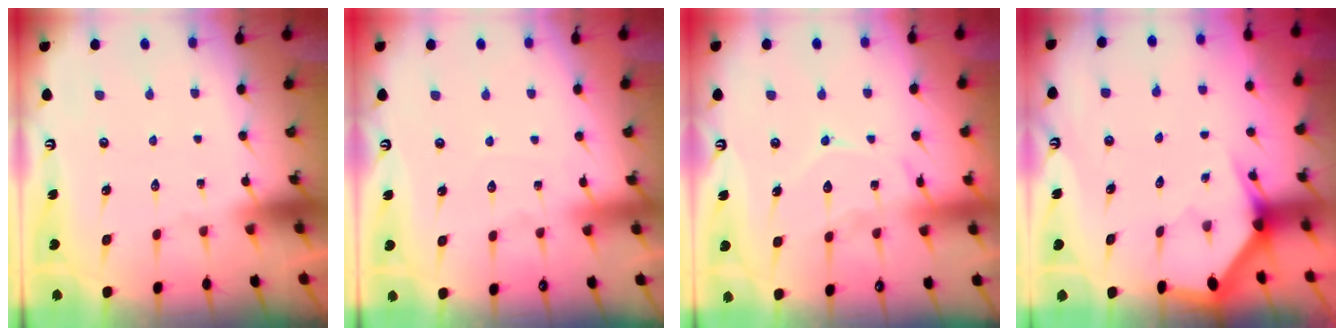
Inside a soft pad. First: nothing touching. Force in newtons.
{"total": 3.7, "press": 3.7, "slide": 0.6}
{"total": 11.0, "press": 11.0, "slide": 0.9}
{"total": 2.9, "press": 2.9, "slide": 0.0}